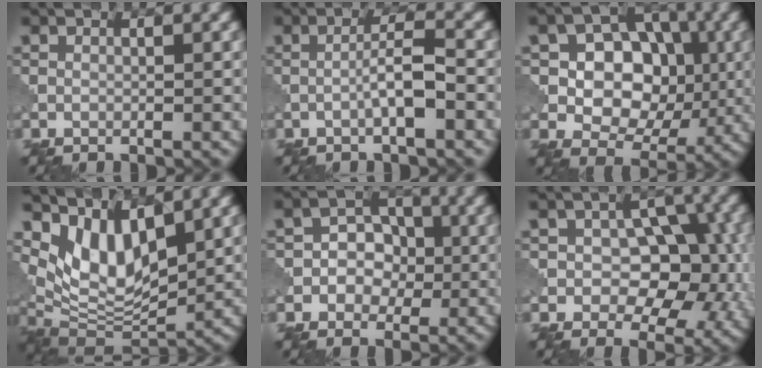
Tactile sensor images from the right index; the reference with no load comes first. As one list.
[{"total": 3.1, "force": [-1.0, 0.3, 2.9], "torque": [-0.050, 0.011, -0.022]}, {"total": 8.9, "force": [0.8, 6.9, 5.6], "torque": [-0.082, 0.008, 0.005]}, {"total": 7.1, "force": [4.0, 3.2, 4.9], "torque": [-0.102, -0.018, 0.076]}, {"total": 4.0, "force": [-0.4, 3.3, 2.2], "torque": [-0.014, 0.000, -0.026]}, {"total": 8.6, "force": [-0.4, 5.4, 6.6], "torque": [-0.073, 0.002, -0.014]}]